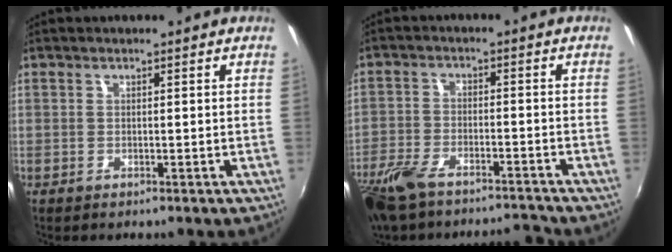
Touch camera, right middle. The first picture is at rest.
{"total": 12.1, "force": [-10.3, 3.5, 5.4], "torque": [-0.139, -0.014, -0.189]}